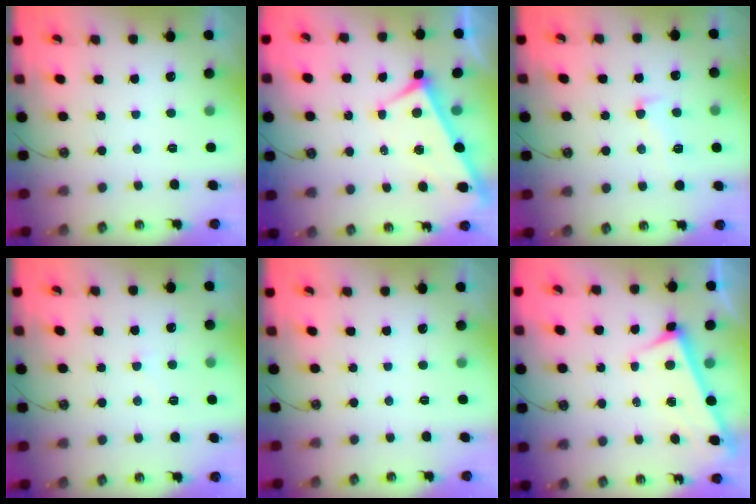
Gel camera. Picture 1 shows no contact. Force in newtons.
{"total": 3.9, "press": 3.8, "slide": 0.7}
{"total": 1.8, "press": 0.0, "slide": 1.8}
{"total": 4.4, "press": 4.4, "slide": 0.6}
{"total": 0.0}
{"total": 3.0, "press": 3.0, "slide": 0.2}